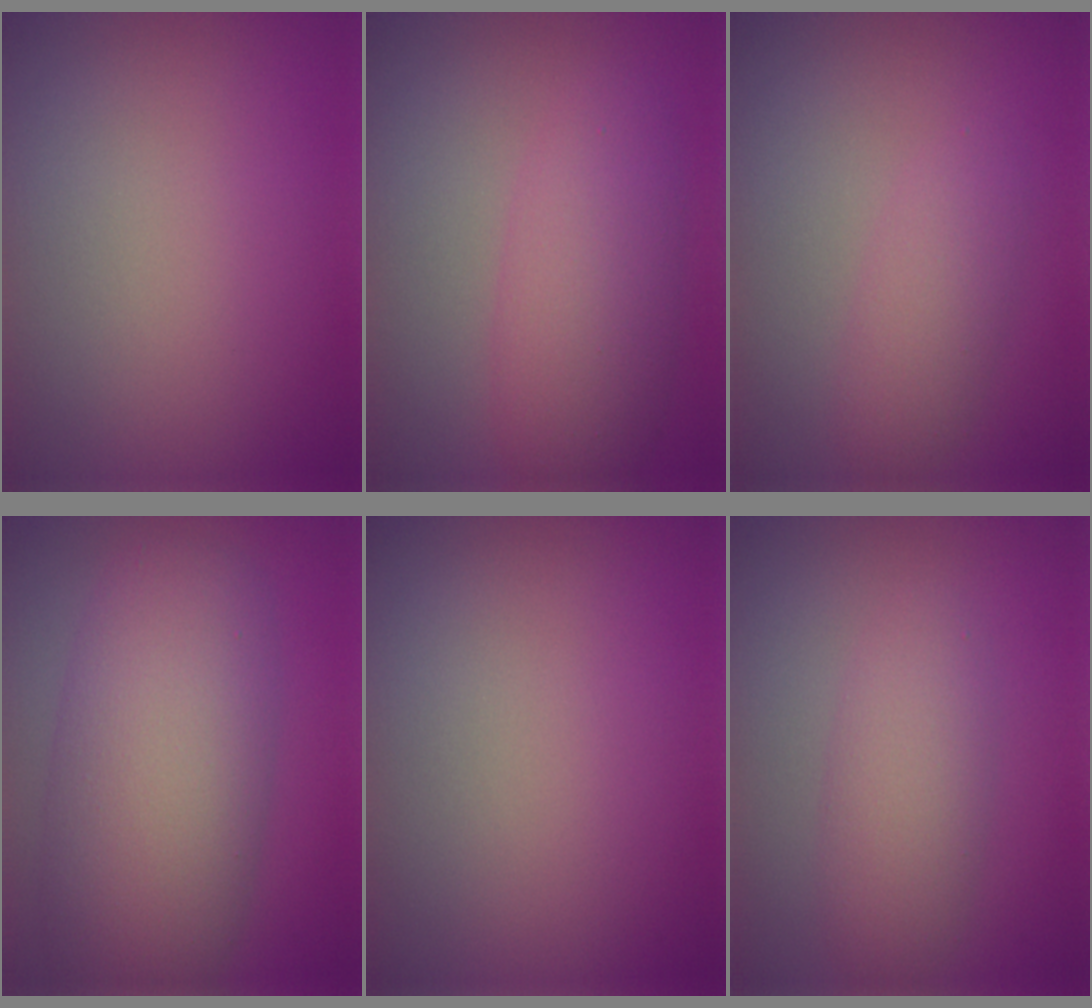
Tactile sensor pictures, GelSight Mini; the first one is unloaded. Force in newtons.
{"total": 4.7, "press": 4.7, "slide": 0.1}
{"total": 2.4, "press": 2.4, "slide": 0.1}
{"total": 10.2, "press": 10.1, "slide": 0.2}
{"total": 0.0}
{"total": 3.6, "press": 3.6, "slide": 0.1}